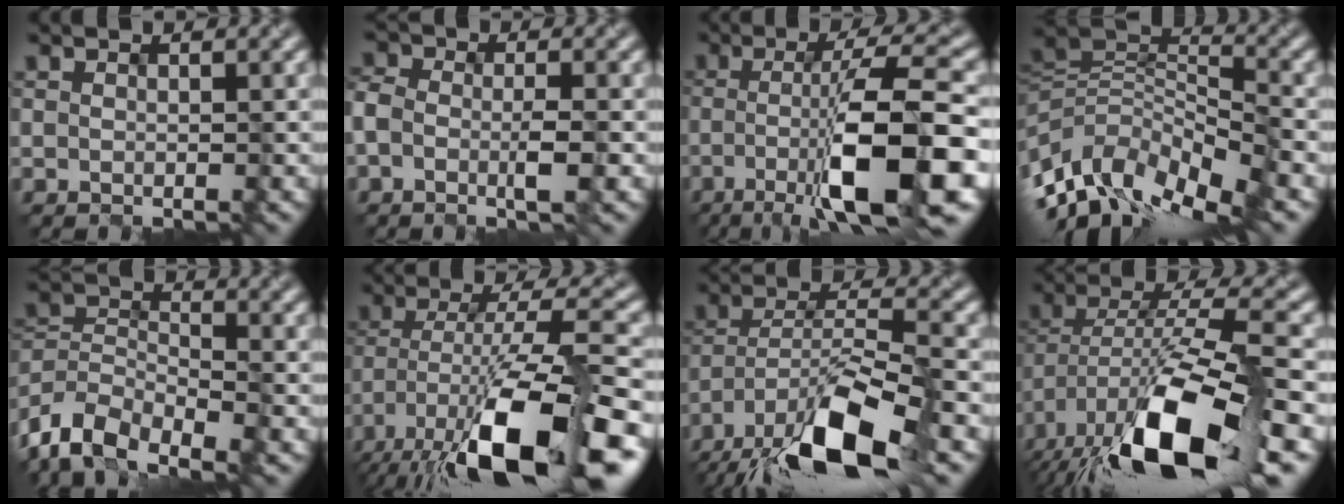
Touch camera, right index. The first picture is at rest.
{"total": 2.8, "force": [-1.4, 1.4, 2.0], "torque": [-0.050, 0.001, -0.029]}
{"total": 10.5, "force": [-2.3, 1.9, 10.1], "torque": [-0.143, 0.002, -0.042]}
{"total": 10.0, "force": [-6.2, 4.6, 6.4], "torque": [-0.131, 0.007, -0.116]}
{"total": 8.1, "force": [-6.7, 3.0, 3.4], "torque": [-0.058, 0.000, -0.131]}
{"total": 14.9, "force": [-8.1, 3.9, 11.8], "torque": [-0.219, -0.004, -0.141]}
{"total": 11.9, "force": [-8.4, 2.7, 8.0], "torque": [-0.147, -0.001, -0.156]}
{"total": 14.3, "force": [-6.6, 4.9, 11.7], "torque": [-0.224, -0.005, -0.112]}